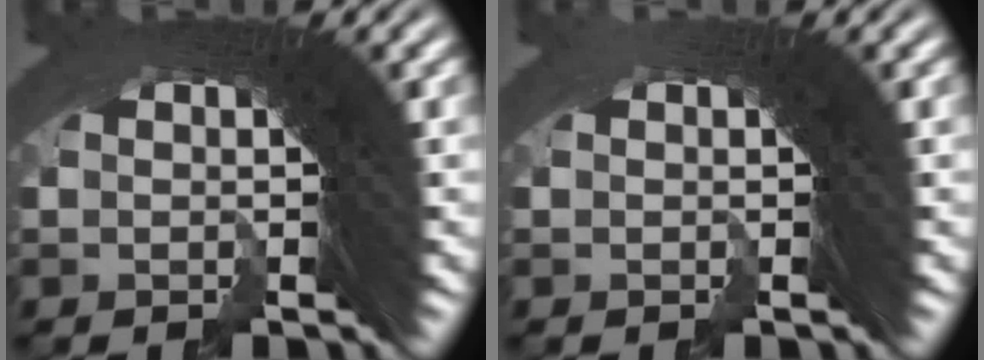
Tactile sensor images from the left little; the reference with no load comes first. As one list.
[{"total": 1.4, "force": [-0.3, -0.9, -1.0], "torque": [0.016, -0.004, -0.002]}]